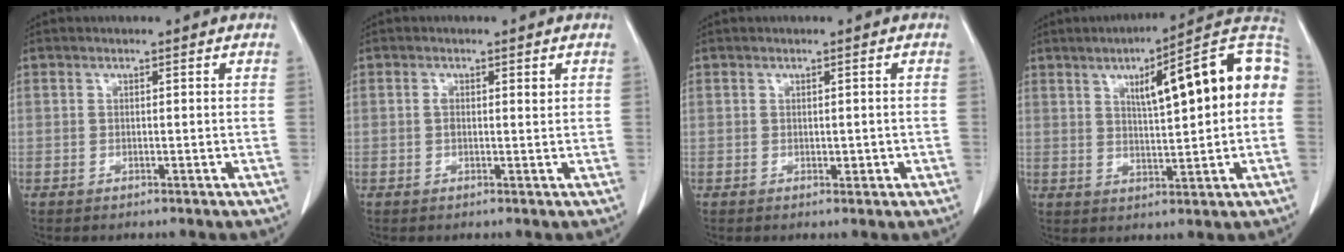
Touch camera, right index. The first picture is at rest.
{"total": 1.8, "force": [0.5, 0.8, 1.5], "torque": [-0.029, 0.004, 0.008]}
{"total": 1.1, "force": [-0.2, 0.6, 0.9], "torque": [-0.011, 0.000, 0.000]}
{"total": 16.7, "force": [3.5, 3.0, 16.0], "torque": [-0.225, 0.040, 0.045]}